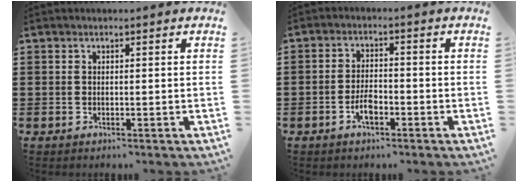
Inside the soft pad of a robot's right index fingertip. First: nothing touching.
{"total": 3.6, "force": [-1.7, 1.5, 2.8], "torque": [-0.062, 0.002, -0.035]}